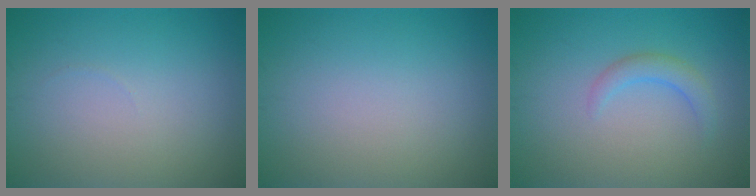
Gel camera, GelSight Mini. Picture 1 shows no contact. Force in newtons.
{"total": 0.0}
{"total": 1.9, "press": 1.9, "slide": 0.3}